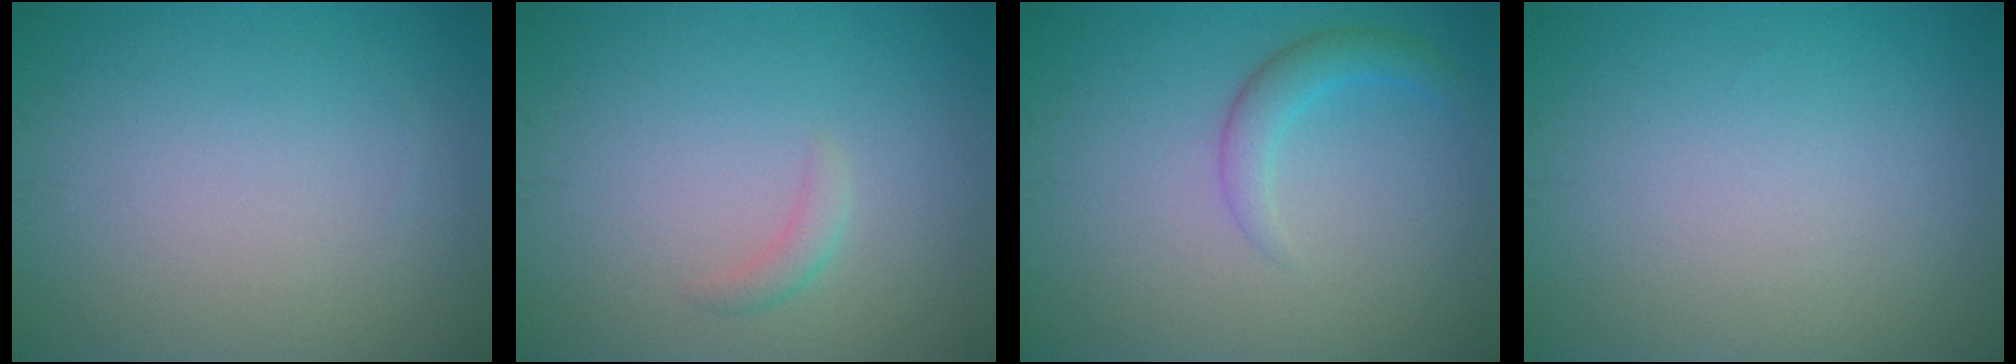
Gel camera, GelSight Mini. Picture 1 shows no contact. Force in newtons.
{"total": 1.1, "press": 1.1, "slide": 0.1}
{"total": 2.2, "press": 2.2, "slide": 0.0}
{"total": 0.0}